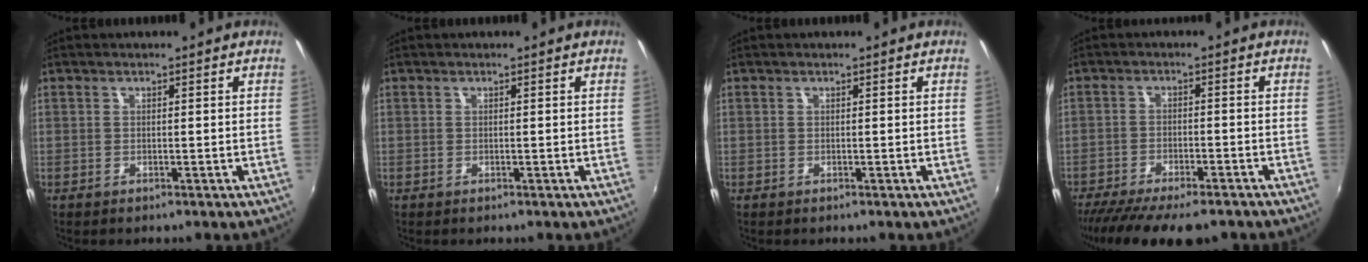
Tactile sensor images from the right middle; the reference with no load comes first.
{"total": 0.0}
{"total": 0.0}
{"total": 14.3, "force": [-11.7, 3.3, 7.4], "torque": [-0.155, -0.049, -0.183]}